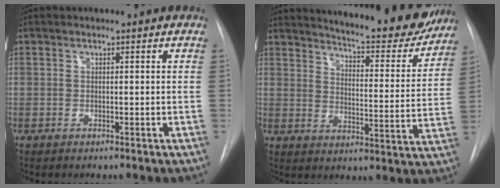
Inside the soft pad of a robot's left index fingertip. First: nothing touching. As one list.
[{"total": 21.3, "force": [19.3, 3.3, 8.3], "torque": [-0.116, -0.069, 0.240]}]